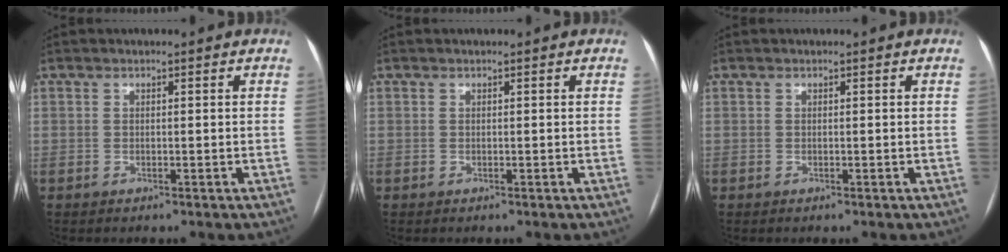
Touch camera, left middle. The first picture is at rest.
{"total": 0.0}
{"total": 0.0}